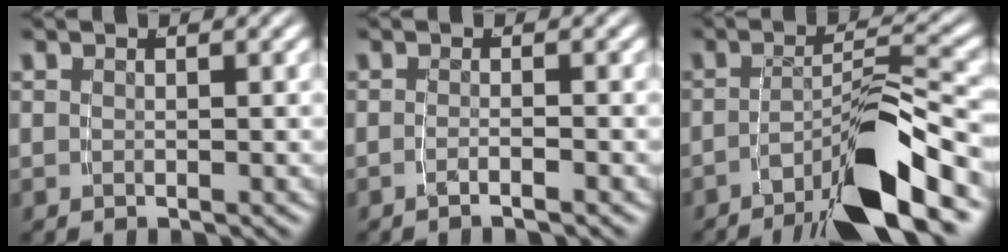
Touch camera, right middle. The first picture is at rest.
{"total": 1.6, "force": [-1.4, -0.7, 0.5], "torque": [-0.014, -0.002, -0.024]}
{"total": 7.3, "force": [-4.5, 0.7, 5.7], "torque": [-0.082, -0.004, -0.067]}